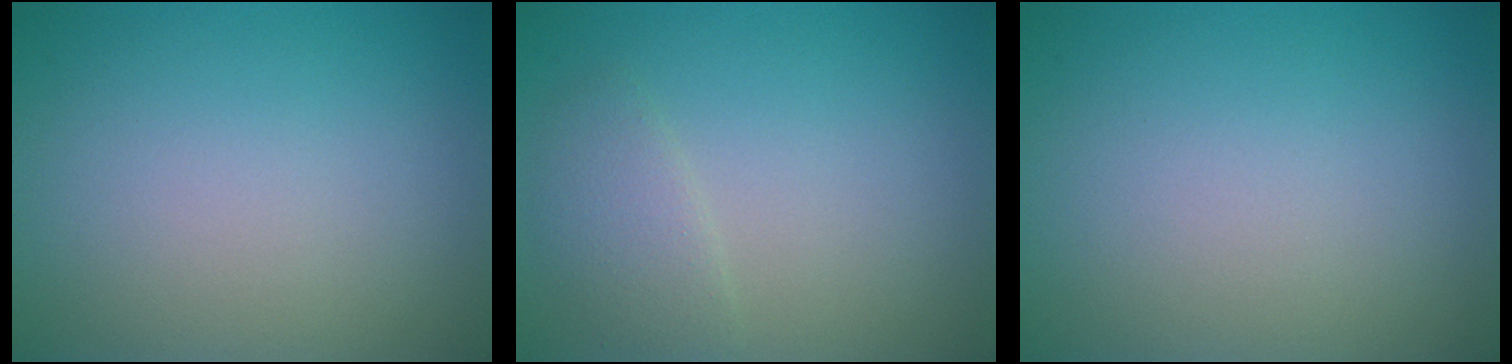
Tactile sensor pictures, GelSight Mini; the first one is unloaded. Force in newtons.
{"total": 1.9, "press": 1.9, "slide": 0.1}
{"total": 0.0}